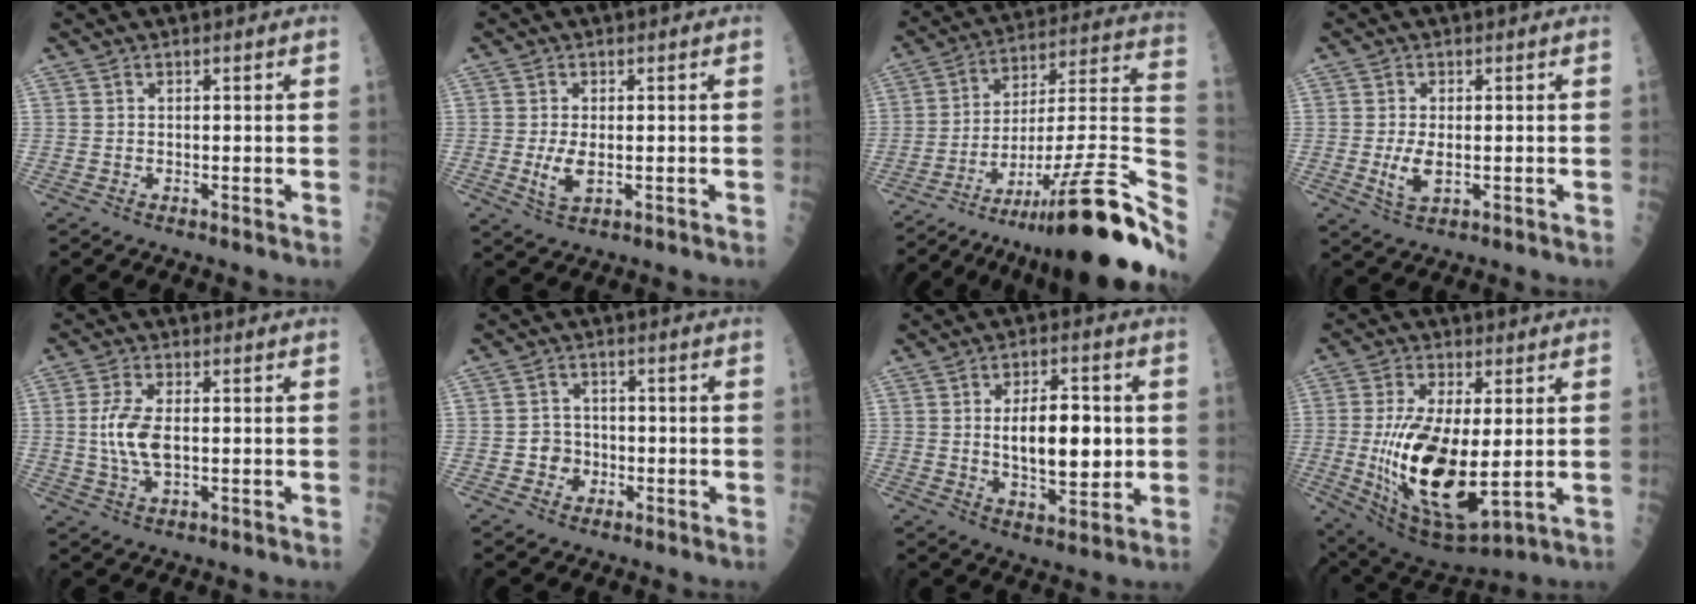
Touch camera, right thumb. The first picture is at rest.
{"total": 4.2, "force": [-0.6, 1.9, 3.7], "torque": [-0.073, -0.008, -0.006]}
{"total": 33.7, "force": [-20.0, 5.3, 26.6], "torque": [-0.311, 0.059, -0.305]}
{"total": 4.6, "force": [-0.6, 2.1, 4.0], "torque": [-0.077, -0.008, -0.008]}
{"total": 7.5, "force": [0.1, 3.3, 6.7], "torque": [-0.141, -0.002, 0.003]}
{"total": 3.8, "force": [-1.1, 3.4, 1.3], "torque": [0.009, 0.011, -0.021]}
{"total": 12.5, "force": [0.7, 5.9, 11.0], "torque": [-0.145, -0.004, 0.017]}
{"total": 20.7, "force": [-1.3, 8.5, 18.8], "torque": [-0.364, -0.025, 0.002]}